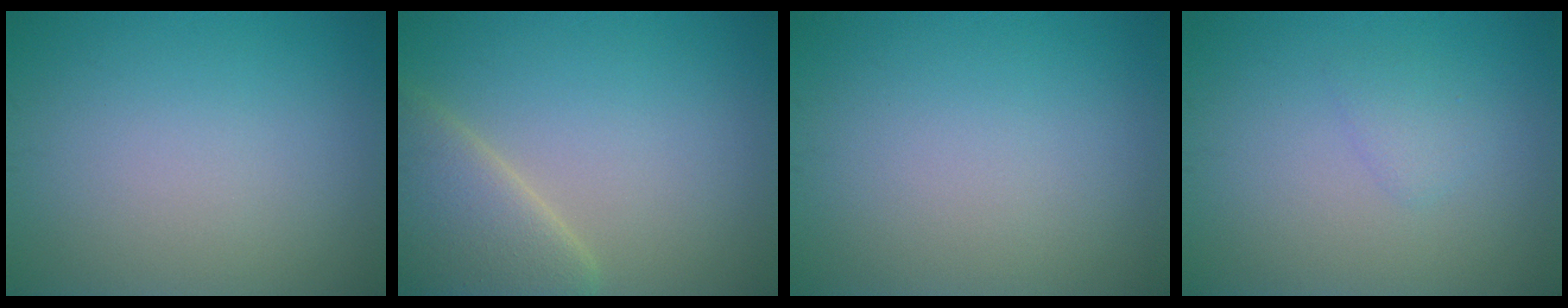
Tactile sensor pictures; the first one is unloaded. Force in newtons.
{"total": 5.7, "press": 5.7, "slide": 0.6}
{"total": 0.0}
{"total": 1.2, "press": 1.1, "slide": 0.1}